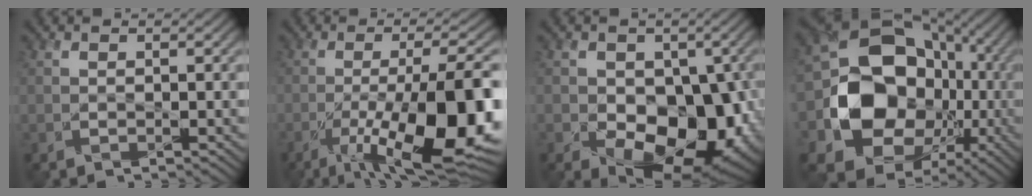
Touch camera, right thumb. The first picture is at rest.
{"total": 17.6, "force": [-5.9, 5.3, 15.7], "torque": [-0.223, -0.005, -0.088]}
{"total": 13.6, "force": [-3.0, 9.1, 9.8], "torque": [-0.130, -0.033, -0.042]}
{"total": 17.5, "force": [-2.7, 14.3, 9.7], "torque": [-0.183, -0.037, -0.039]}